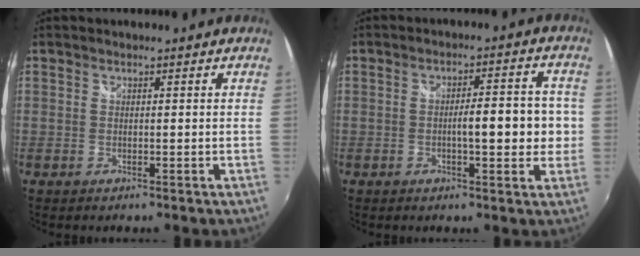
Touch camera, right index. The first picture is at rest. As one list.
[{"total": 8.4, "force": [-0.9, 2.4, 8.0], "torque": [-0.129, 0.005, -0.011]}]